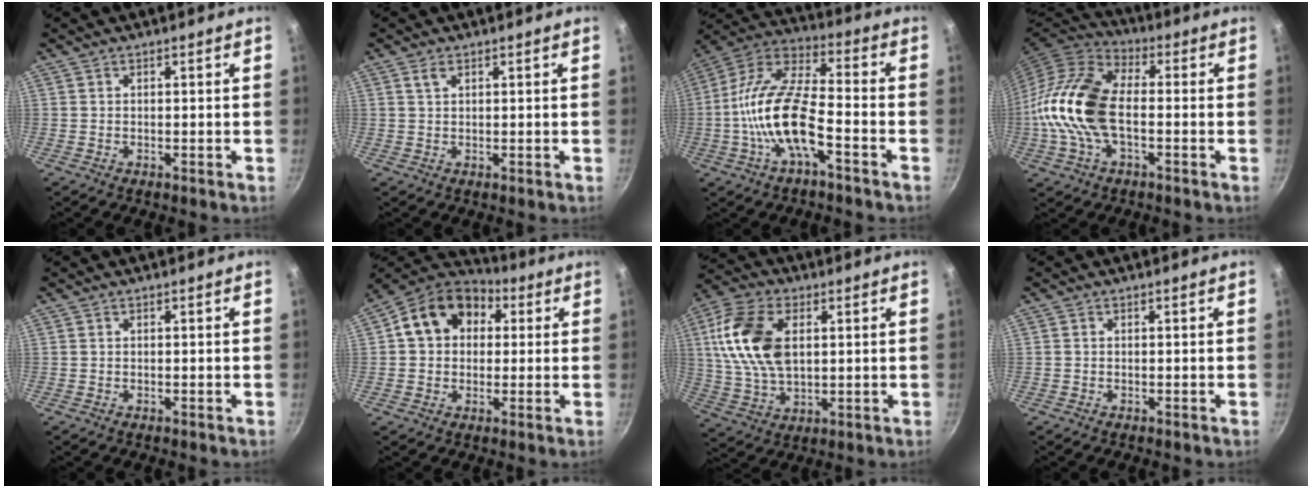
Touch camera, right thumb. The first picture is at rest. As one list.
[{"total": 1.6, "force": [0.9, 0.9, 1.1], "torque": [-0.018, -0.001, 0.017]}, {"total": 16.1, "force": [-5.1, 6.0, 14.1], "torque": [-0.271, 0.045, -0.115]}, {"total": 16.6, "force": [-1.7, 9.3, 13.7], "torque": [-0.255, 0.033, -0.048]}, {"total": 0.0}, {"total": 14.5, "force": [3.2, 11.4, 8.3], "torque": [-0.107, 0.031, 0.033]}, {"total": 15.9, "force": [3.3, 9.6, 12.2], "torque": [-0.227, 0.000, 0.062]}, {"total": 0.0}]